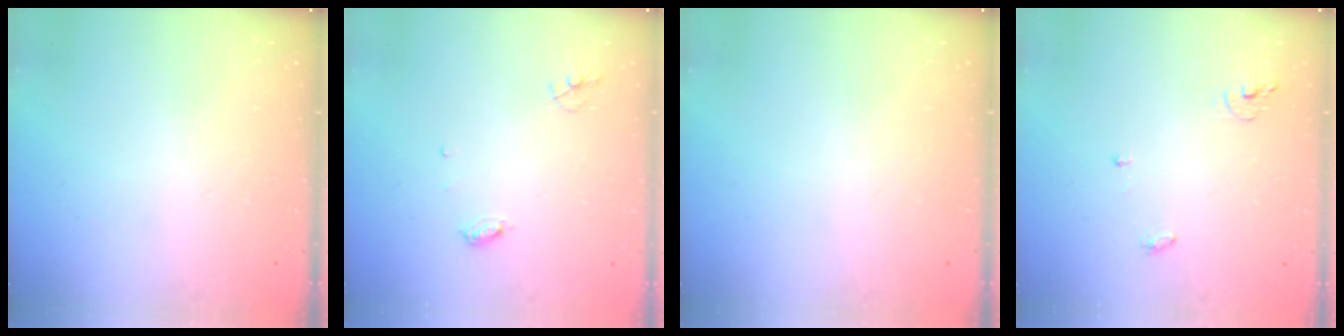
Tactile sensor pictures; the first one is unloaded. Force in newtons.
{"total": 5.3, "press": 5.3, "slide": 0.5}
{"total": 0.0}
{"total": 4.0, "press": 4.0, "slide": 0.4}